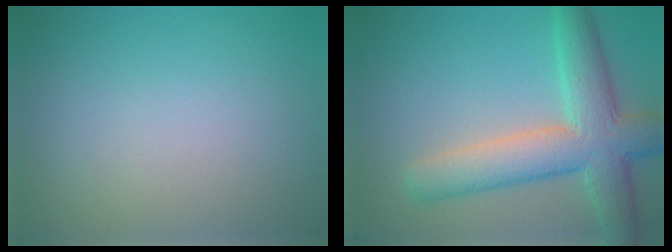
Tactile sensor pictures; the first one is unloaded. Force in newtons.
{"total": 8.2, "press": 8.2, "slide": 0.5}